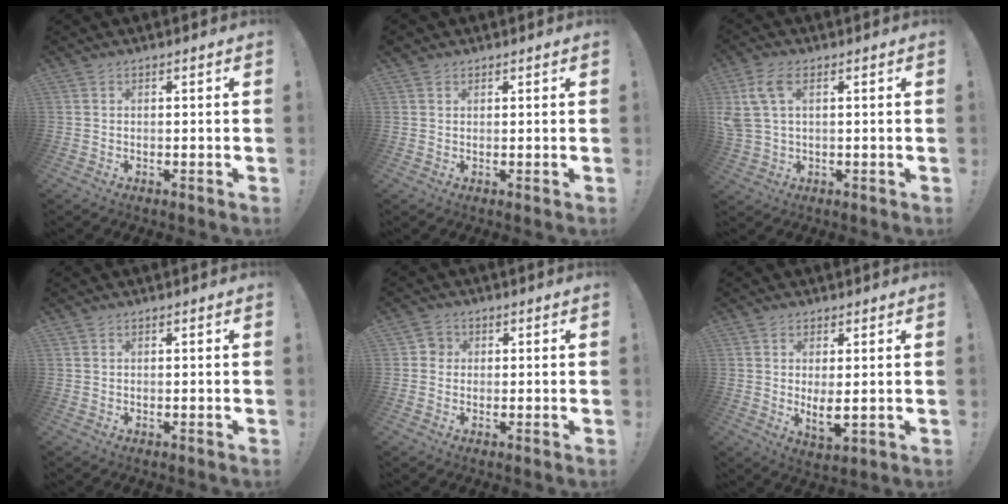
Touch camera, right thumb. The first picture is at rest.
{"total": 1.3, "force": [1.0, 0.8, 0.2], "torque": [0.005, -0.003, 0.018]}
{"total": 9.2, "force": [2.7, 5.3, 7.1], "torque": [-0.150, -0.006, 0.054]}
{"total": 0.0}
{"total": 3.2, "force": [0.0, 3.0, 1.0], "torque": [-0.013, 0.009, 0.000]}
{"total": 5.2, "force": [1.1, 1.8, 4.8], "torque": [-0.060, -0.026, 0.021]}